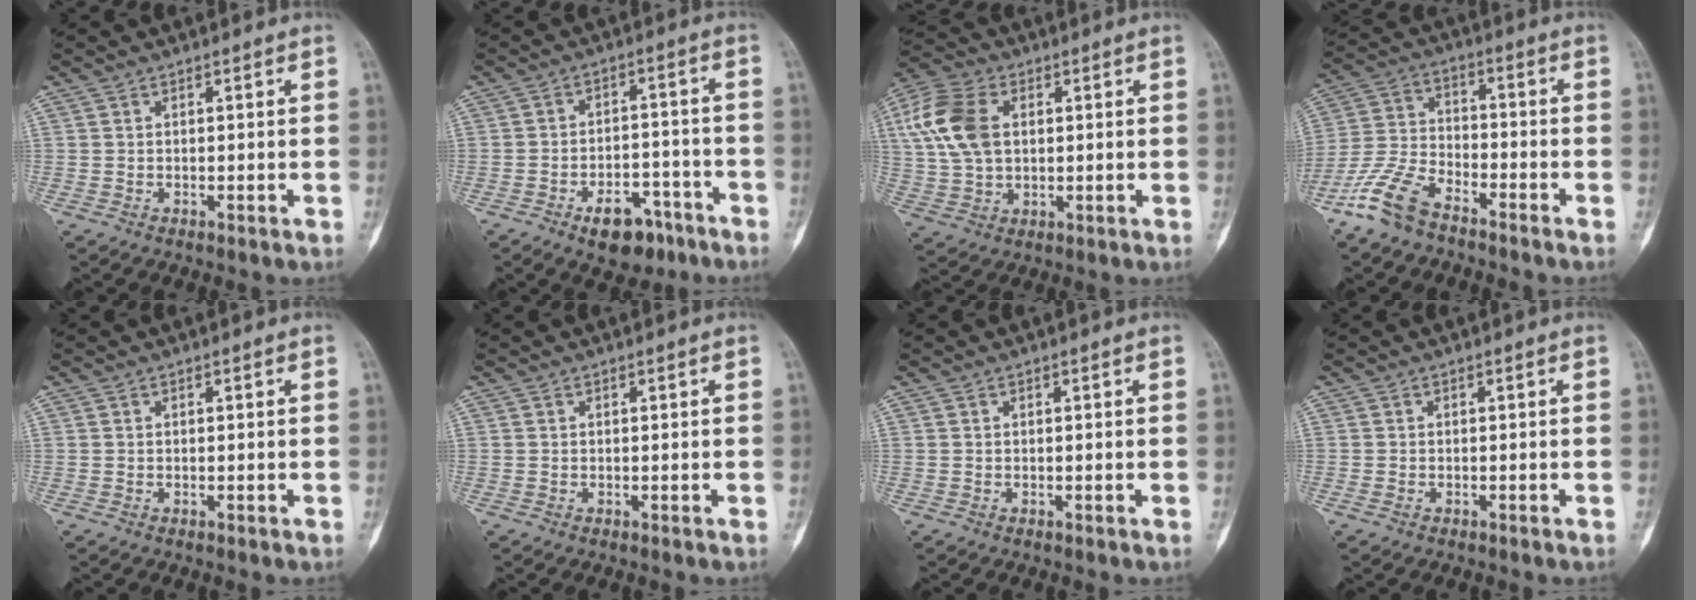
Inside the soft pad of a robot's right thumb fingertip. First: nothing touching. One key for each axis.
{"total": 9.1, "fx": -5.6, "fy": 4.9, "fz": 5.2, "tx": -0.052, "ty": 0.040, "tz": -0.081}
{"total": 13.6, "fx": 3.1, "fy": 9.0, "fz": 9.6, "tx": -0.196, "ty": 0.012, "tz": 0.058}
{"total": 10.5, "fx": -7.7, "fy": 4.3, "fz": 5.7, "tx": -0.131, "ty": 0.035, "tz": -0.162}
{"total": 0.0}
{"total": 0.0}
{"total": 0.0}
{"total": 0.6, "fx": -0.4, "fy": 0.3, "fz": 0.4, "tx": -0.013, "ty": -0.001, "tz": -0.009}